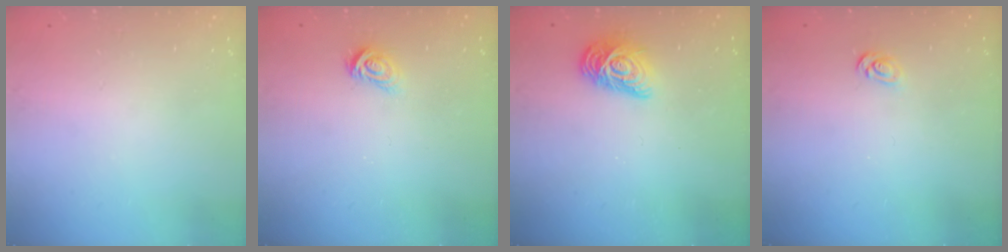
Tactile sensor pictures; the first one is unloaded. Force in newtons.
{"total": 3.4, "press": 3.3, "slide": 0.5}
{"total": 10.6, "press": 10.6, "slide": 0.5}
{"total": 2.1, "press": 2.1, "slide": 0.2}